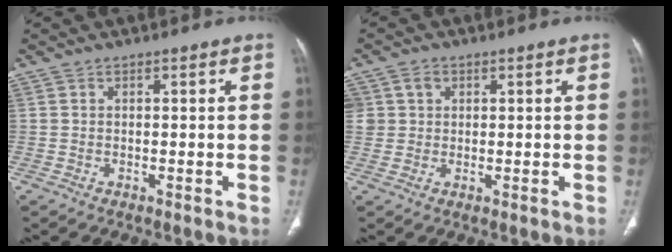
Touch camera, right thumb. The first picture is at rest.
{"total": 3.2, "force": [1.1, 2.9, 0.9], "torque": [-0.001, -0.003, 0.020]}